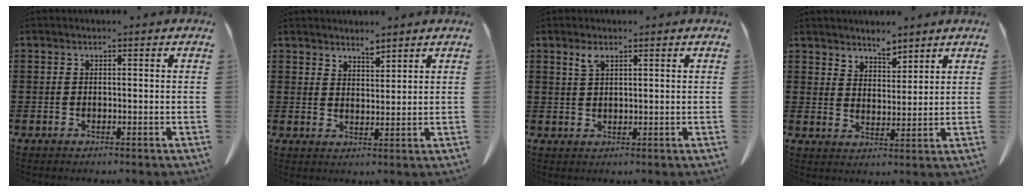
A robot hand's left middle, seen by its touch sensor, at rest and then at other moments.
{"total": 2.5, "force": [2.4, 0.5, 0.6], "torque": [-0.015, -0.003, 0.046]}
{"total": 2.2, "force": [1.5, 0.5, 1.6], "torque": [-0.037, 0.001, 0.028]}
{"total": 3.9, "force": [3.6, 1.3, 0.3], "torque": [-0.017, -0.008, 0.070]}